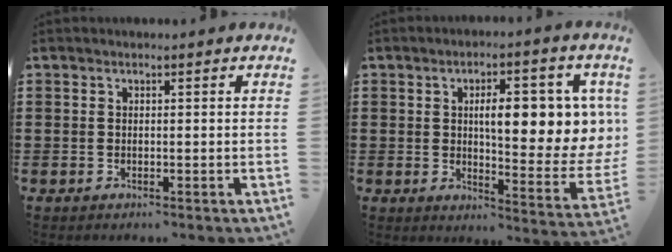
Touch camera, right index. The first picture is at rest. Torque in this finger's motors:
{"motor_torque": [2.14, 0.00, 1.05, 0.21]}